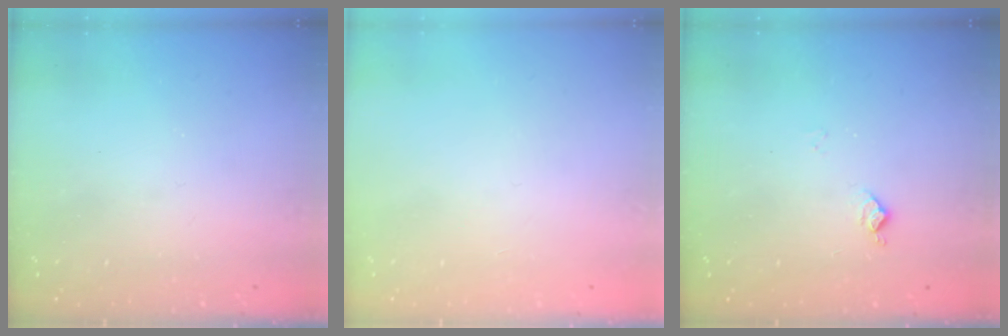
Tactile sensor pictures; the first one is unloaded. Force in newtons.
{"total": 0.0}
{"total": 6.0, "press": 5.9, "slide": 0.9}